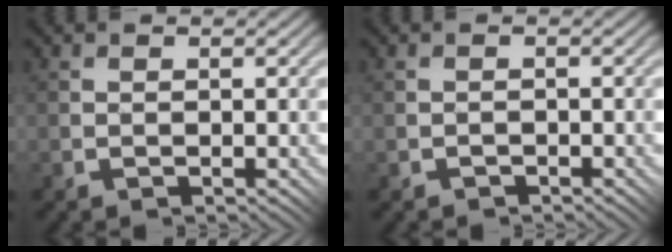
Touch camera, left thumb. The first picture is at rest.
{"total": 0.6, "force": [-0.6, 0.2, -0.1], "torque": [0.001, 0.003, -0.012]}